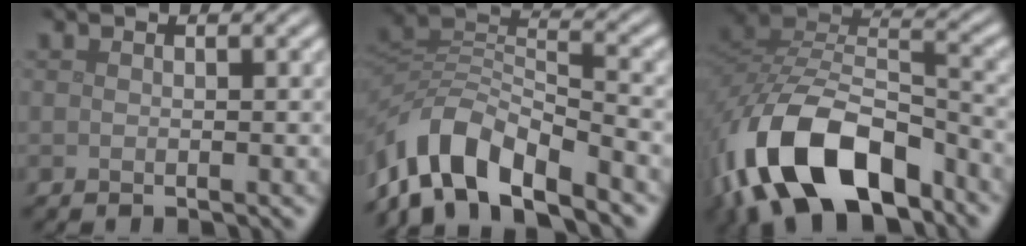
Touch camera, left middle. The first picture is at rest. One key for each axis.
{"total": 8.4, "fx": -6.0, "fy": 3.4, "fz": 4.9, "tx": -0.079, "ty": 0.000, "tz": -0.127}
{"total": 13.2, "fx": -7.5, "fy": 6.8, "fz": 8.6, "tx": -0.176, "ty": -0.012, "tz": -0.141}